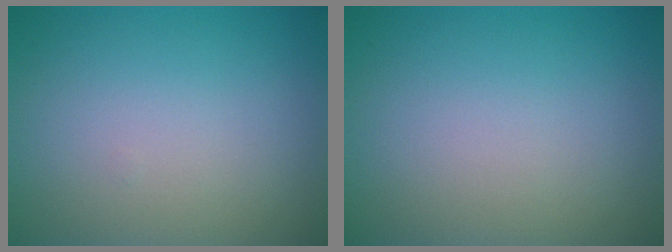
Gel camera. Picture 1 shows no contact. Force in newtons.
{"total": 0.0}